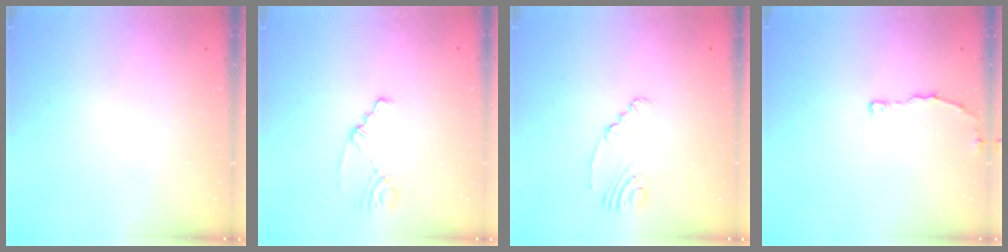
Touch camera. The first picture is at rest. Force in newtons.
{"total": 1.1, "press": 1.1, "slide": 0.2}
{"total": 3.5, "press": 2.7, "slide": 2.1}
{"total": 3.6, "press": 3.6, "slide": 0.3}